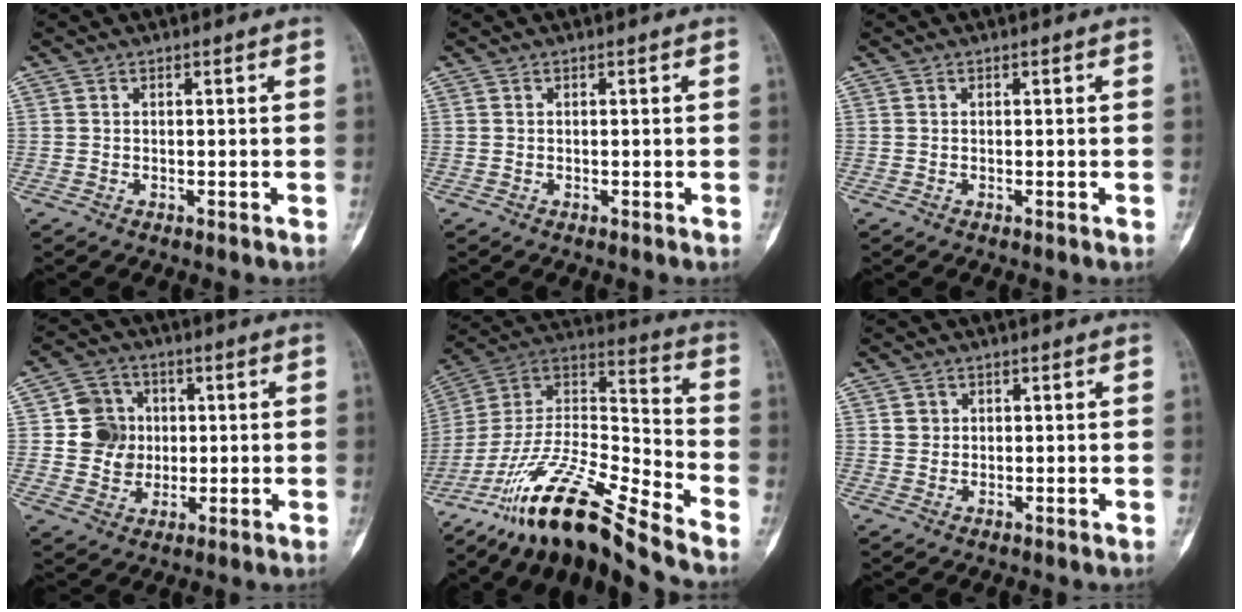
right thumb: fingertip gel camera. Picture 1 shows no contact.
{"total": 0.0}
{"total": 0.0}
{"total": 8.7, "force": [0.8, 8.2, 2.9], "torque": [-0.009, 0.007, 0.014]}
{"total": 19.6, "force": [-15.8, 2.2, 11.5], "torque": [-0.225, 0.083, -0.294]}
{"total": 1.5, "force": [0.4, 1.4, 0.3], "torque": [0.003, 0.000, 0.005]}